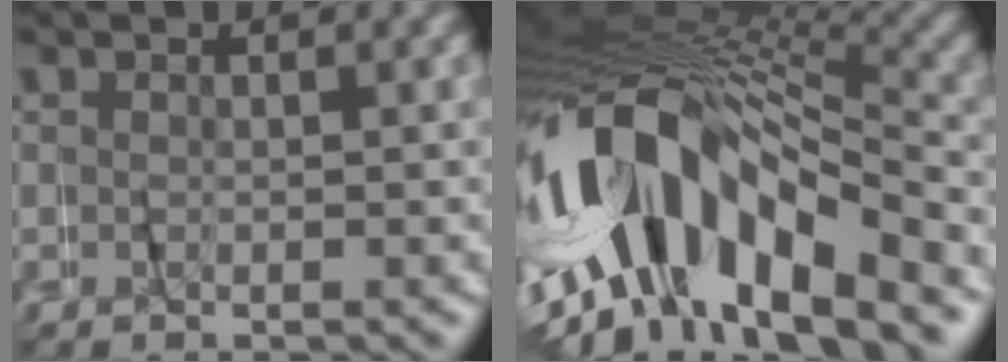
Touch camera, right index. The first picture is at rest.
{"total": 16.3, "force": [-2.7, 11.2, 11.5], "torque": [-0.248, 0.010, -0.047]}